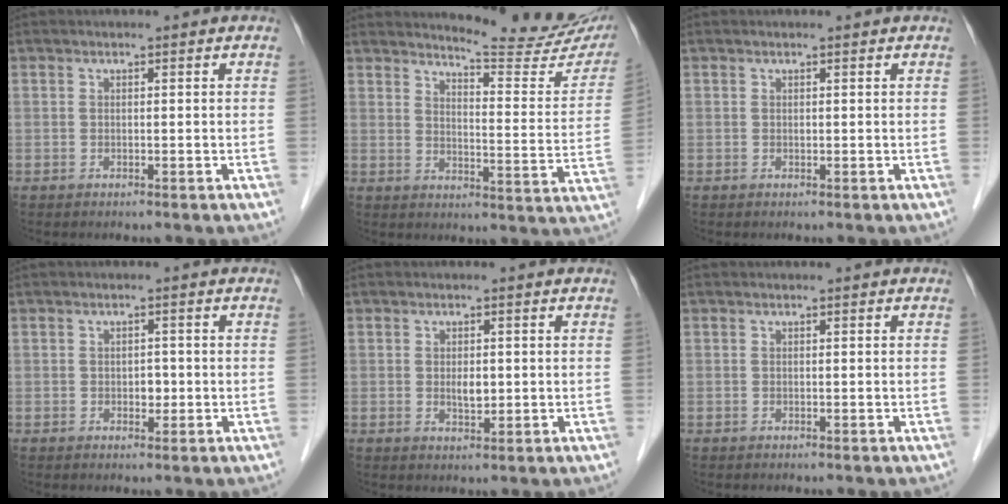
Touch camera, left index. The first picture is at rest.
{"total": 15.6, "force": [14.7, 1.4, 5.1], "torque": [-0.062, -0.075, 0.166]}
{"total": 0.0}
{"total": 1.7, "force": [-0.3, 1.2, 1.1], "torque": [-0.016, 0.002, -0.002]}
{"total": 2.3, "force": [0.1, 1.2, 1.9], "torque": [-0.035, -0.002, 0.003]}
{"total": 0.0}